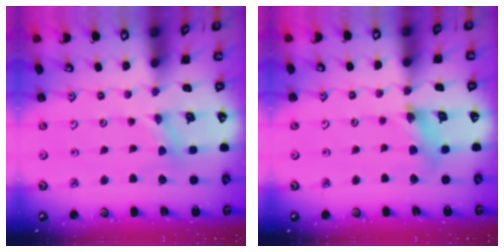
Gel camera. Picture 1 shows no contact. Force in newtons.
{"total": 6.2, "press": 6.1, "slide": 0.7}